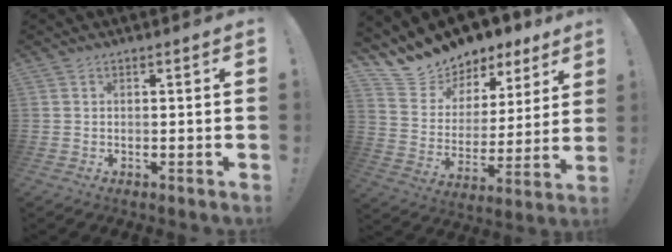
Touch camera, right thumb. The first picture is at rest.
{"total": 11.9, "force": [10.8, 5.0, 1.0], "torque": [-0.040, -0.098, 0.198]}